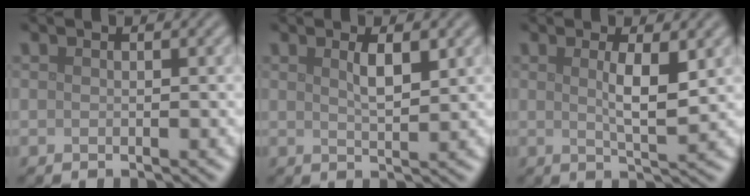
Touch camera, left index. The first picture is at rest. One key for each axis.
{"total": 2.2, "fx": 1.0, "fy": 0.5, "fz": 1.9, "tx": -0.033, "ty": -0.001, "tz": 0.018}
{"total": 3.2, "fx": 0.8, "fy": 0.6, "fz": 3.0, "tx": -0.053, "ty": -0.005, "tz": 0.015}